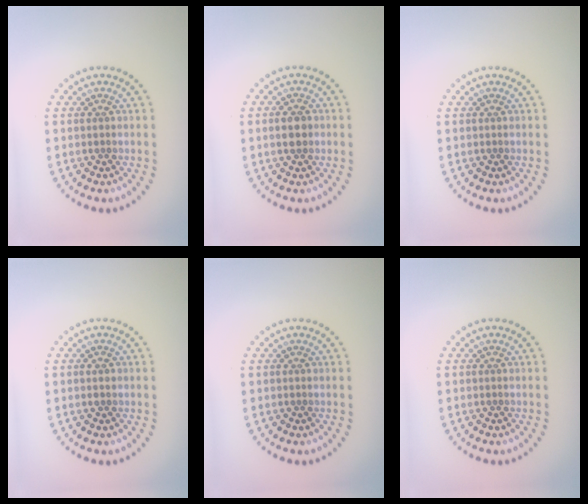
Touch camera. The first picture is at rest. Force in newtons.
{"total": 2.1, "press": 2.1, "slide": 0.0}
{"total": 0.0}
{"total": 1.0, "press": 1.0, "slide": 0.1}
{"total": 0.0}
{"total": 0.0}